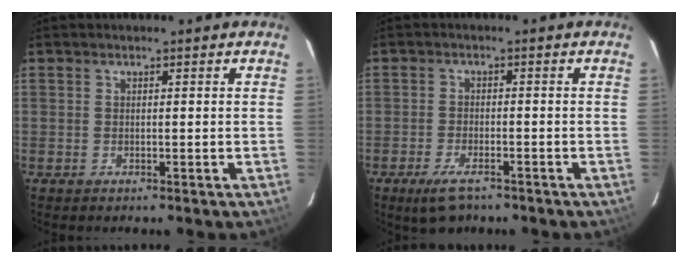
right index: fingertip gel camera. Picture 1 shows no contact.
{"total": 5.3, "force": [-3.7, 2.0, 3.2], "torque": [-0.076, -0.010, -0.066]}